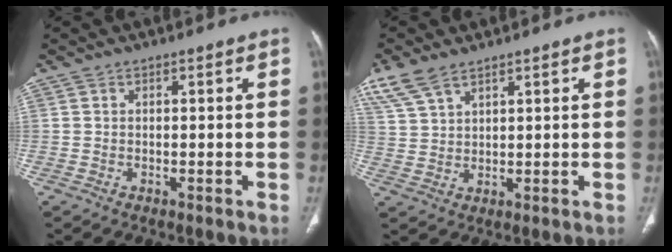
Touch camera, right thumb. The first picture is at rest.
{"total": 6.6, "force": [4.8, 2.8, 3.6], "torque": [-0.078, 0.000, 0.109]}